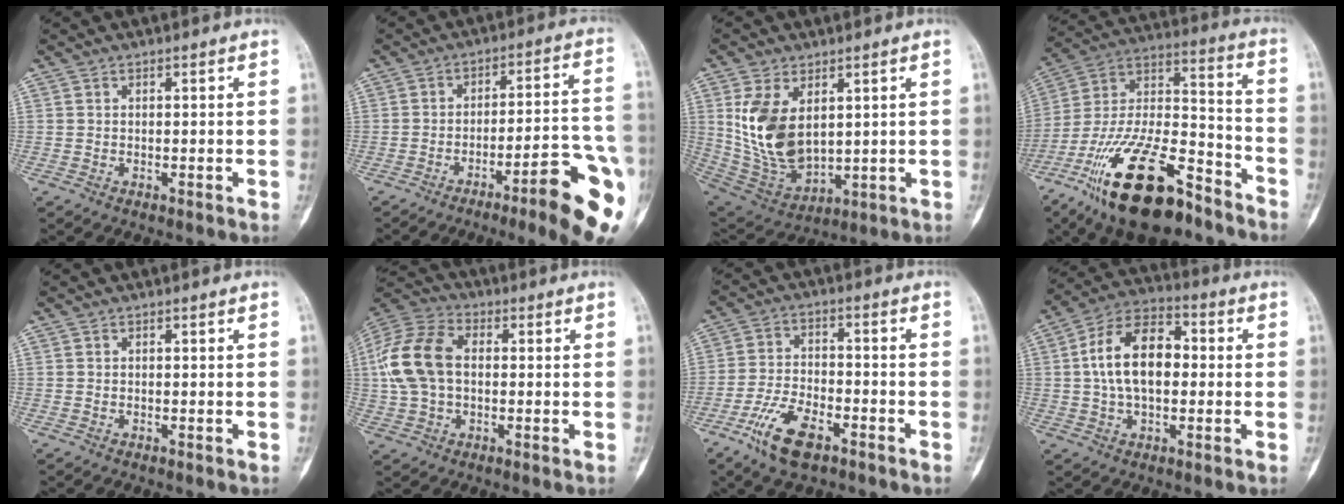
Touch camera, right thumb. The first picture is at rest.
{"total": 17.3, "force": [-8.2, 2.8, 15.0], "torque": [-0.157, 0.047, -0.110]}
{"total": 14.8, "force": [3.1, 9.1, 11.3], "torque": [-0.197, -0.017, 0.083]}
{"total": 27.0, "force": [-17.0, 10.6, 18.2], "torque": [-0.343, 0.068, -0.296]}
{"total": 0.0}
{"total": 14.9, "force": [0.9, 10.1, 10.9], "torque": [-0.218, 0.029, 0.010]}
{"total": 10.3, "force": [-6.1, 4.8, 6.8], "torque": [-0.128, 0.024, -0.116]}
{"total": 14.3, "force": [0.7, 8.6, 11.4], "torque": [-0.186, 0.031, 0.003]}